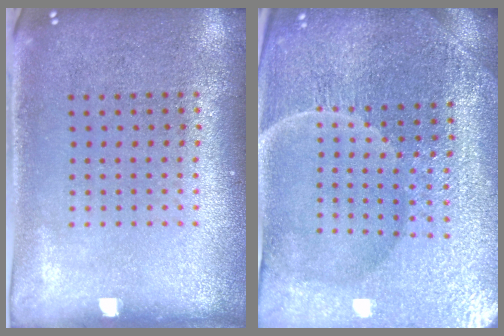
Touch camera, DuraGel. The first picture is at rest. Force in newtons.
{"total": 5.6, "press": 5.2, "slide": 2.1}